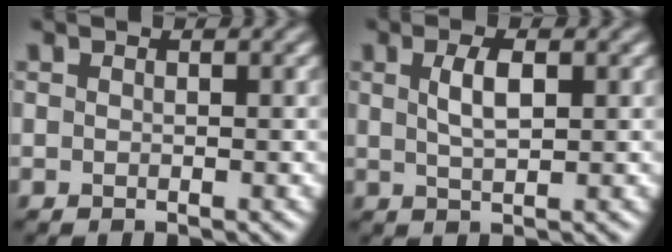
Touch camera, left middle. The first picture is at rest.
{"total": 2.6, "force": [0.8, 0.9, 2.3], "torque": [-0.045, 0.003, 0.015]}